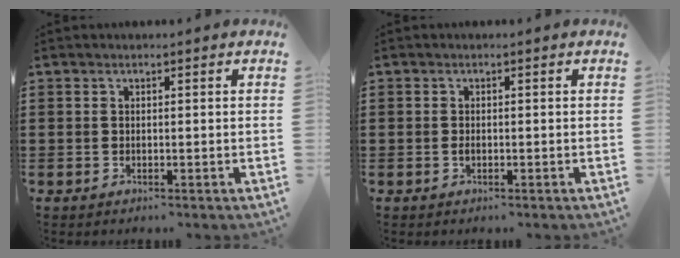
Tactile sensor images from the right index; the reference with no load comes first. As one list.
[{"total": 0.7, "force": [-0.3, 0.2, 0.6], "torque": [-0.013, -0.007, -0.004]}]